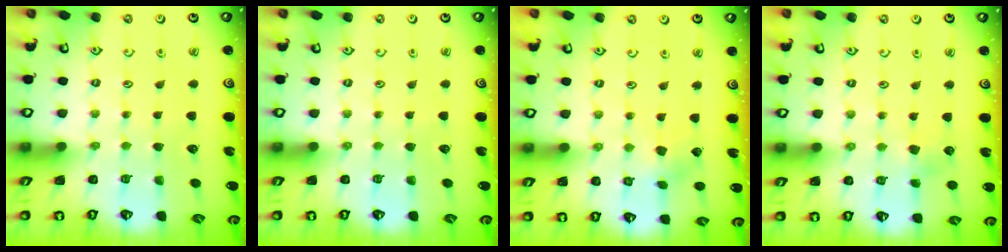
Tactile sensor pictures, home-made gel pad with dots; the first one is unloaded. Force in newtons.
{"total": 0.0}
{"total": 3.1, "press": 3.0, "slide": 0.3}
{"total": 3.5, "press": 3.4, "slide": 0.5}